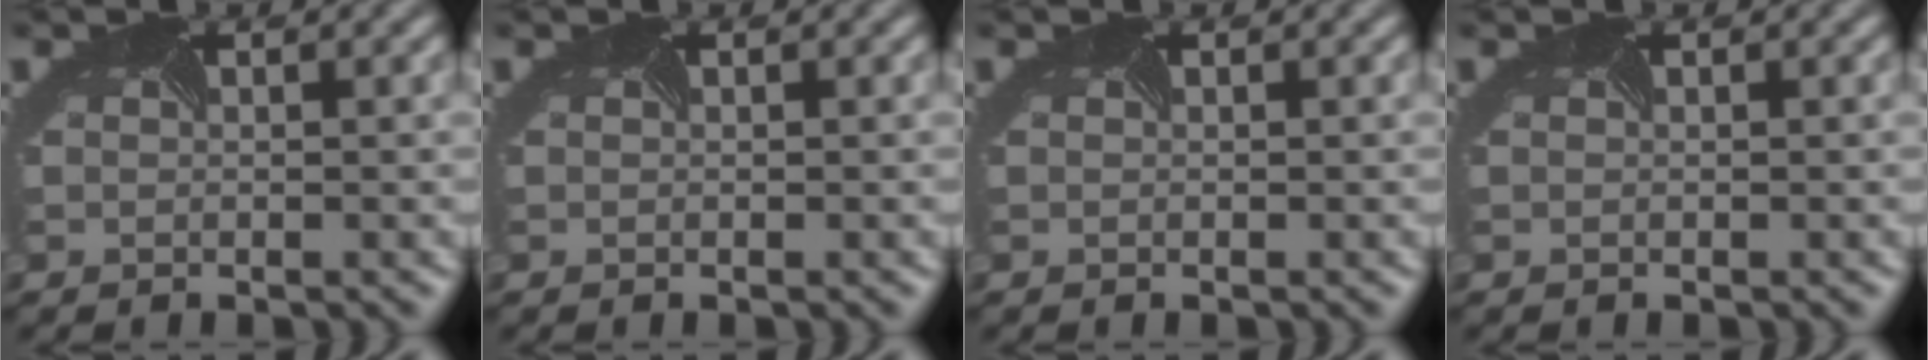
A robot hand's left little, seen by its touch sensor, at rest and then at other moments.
{"total": 0.0}
{"total": 0.0}
{"total": 0.0}